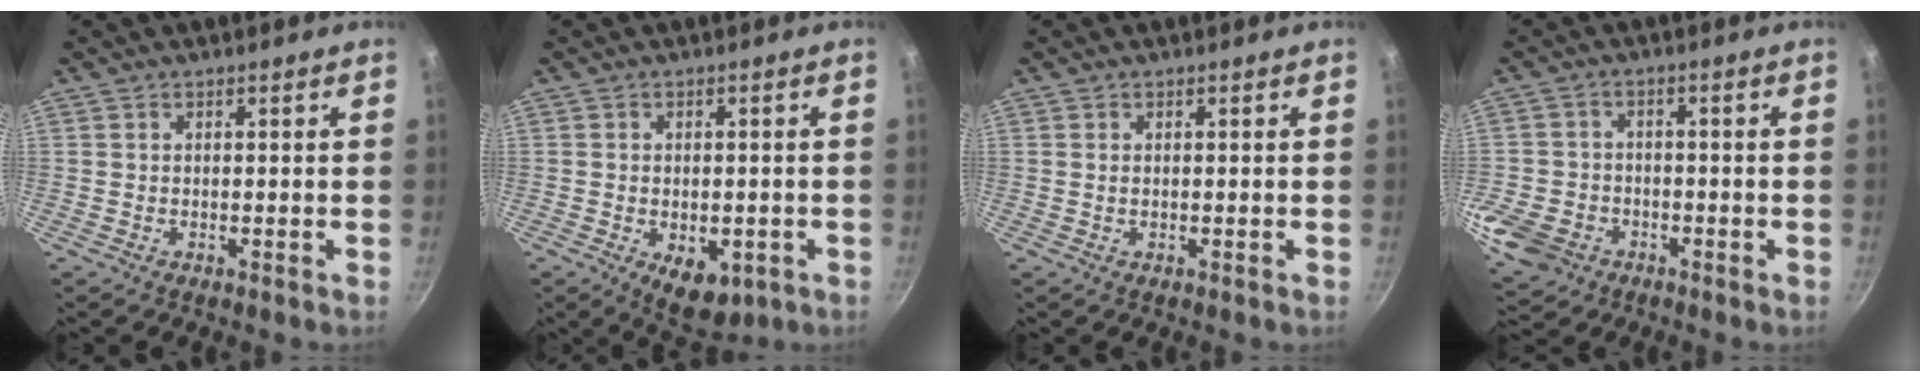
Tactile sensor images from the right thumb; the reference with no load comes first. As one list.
[{"total": 7.8, "force": [-2.8, 4.5, 5.7], "torque": [-0.069, 0.003, -0.026]}, {"total": 0.6, "force": [0.1, 0.3, 0.4], "torque": [-0.010, 0.001, 0.004]}, {"total": 9.4, "force": [-4.0, 7.5, 3.9], "torque": [-0.086, 0.017, -0.064]}]